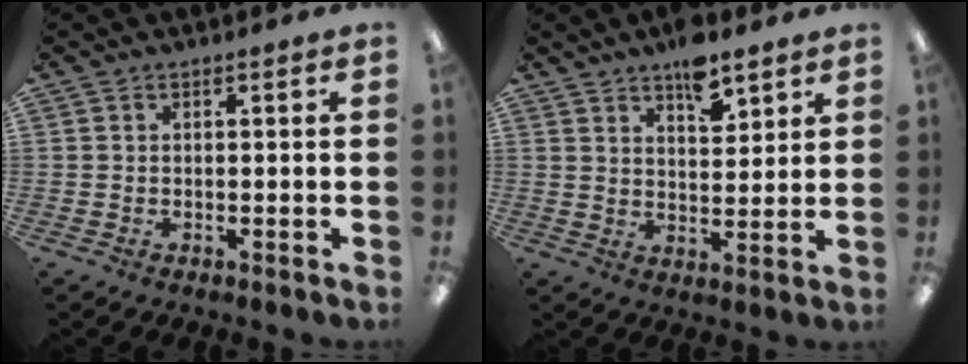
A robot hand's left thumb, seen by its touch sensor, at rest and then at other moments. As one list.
[{"total": 8.0, "force": [6.0, 3.5, 4.0], "torque": [-0.046, -0.036, 0.101]}]